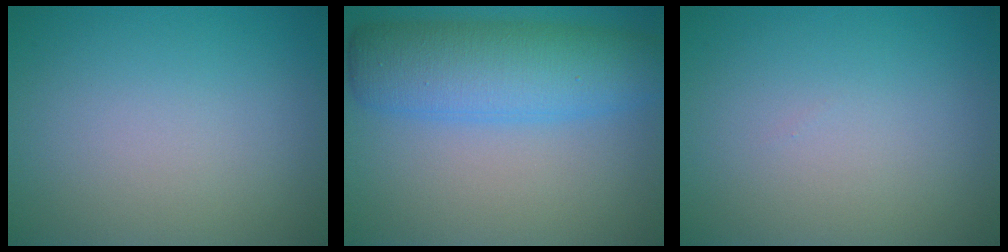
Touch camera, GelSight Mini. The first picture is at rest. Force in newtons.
{"total": 8.1, "press": 8.1, "slide": 0.2}
{"total": 0.0}